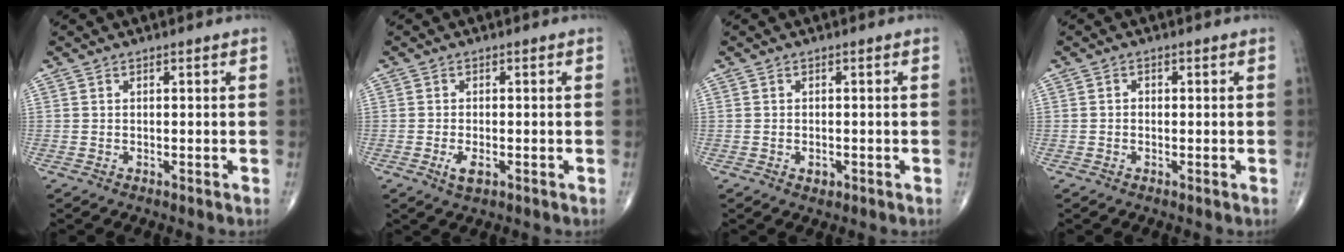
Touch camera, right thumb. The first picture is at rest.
{"total": 2.7, "force": [-0.9, 1.1, 2.2], "torque": [-0.043, -0.004, -0.015]}
{"total": 1.4, "force": [-0.5, 0.9, 0.9], "torque": [-0.011, 0.000, -0.005]}
{"total": 0.8, "force": [-0.1, 0.7, 0.5], "torque": [-0.004, 0.003, -0.005]}